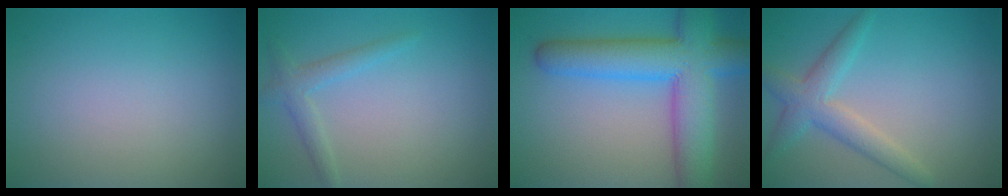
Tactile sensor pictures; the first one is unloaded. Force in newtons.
{"total": 2.0, "press": 2.0, "slide": 0.1}
{"total": 9.9, "press": 9.9, "slide": 0.4}
{"total": 3.5, "press": 3.5, "slide": 0.0}